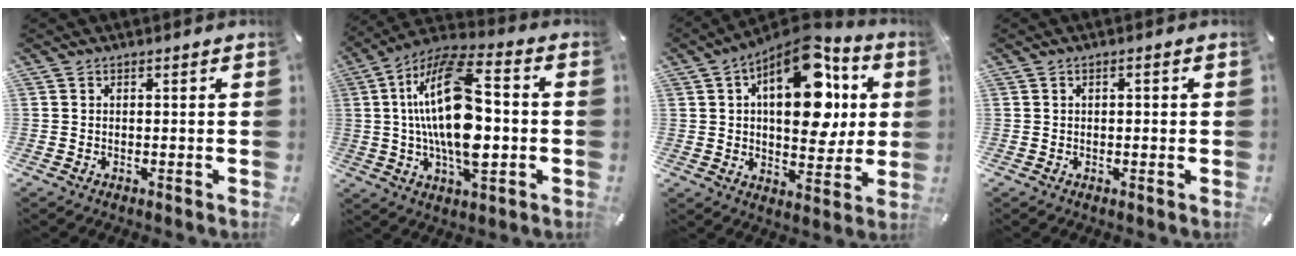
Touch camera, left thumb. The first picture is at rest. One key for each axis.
{"total": 21.5, "fx": 0.5, "fy": 10.2, "fz": 19.0, "tx": -0.376, "ty": -0.006, "tz": 0.004}
{"total": 20.4, "fx": 7.3, "fy": 11.2, "fz": 15.3, "tx": -0.225, "ty": -0.038, "tz": 0.119}
{"total": 1.3, "fx": -0.1, "fy": 0.6, "fz": 1.1, "tx": -0.020, "ty": 0.004, "tz": -0.003}